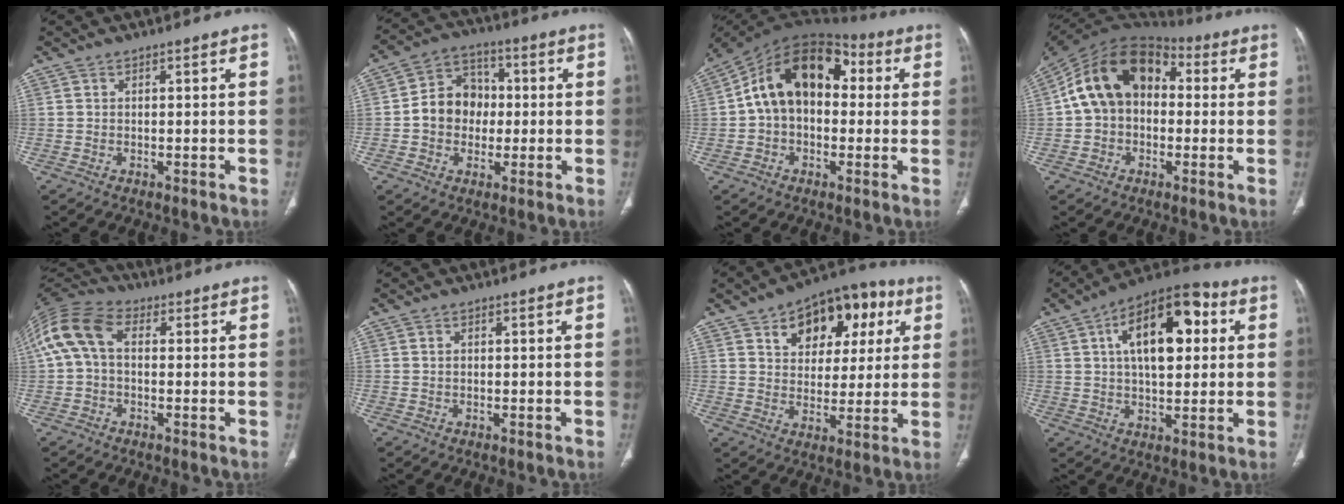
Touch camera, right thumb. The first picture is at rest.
{"total": 10.2, "force": [-0.5, 8.7, 5.4], "torque": [-0.057, 0.027, -0.018]}
{"total": 16.7, "force": [1.8, 11.3, 12.1], "torque": [-0.173, 0.050, 0.018]}
{"total": 15.5, "force": [1.5, 11.3, 10.6], "torque": [-0.162, 0.047, 0.012]}
{"total": 12.0, "force": [1.4, 7.9, 8.9], "torque": [-0.188, 0.037, 0.017]}
{"total": 0.6, "force": [0.1, 0.4, 0.4], "torque": [-0.008, 0.002, 0.001]}
{"total": 17.1, "force": [7.3, 10.7, 11.1], "torque": [-0.099, 0.004, 0.107]}
{"total": 17.7, "force": [4.6, 8.9, 14.6], "torque": [-0.201, 0.016, 0.062]}